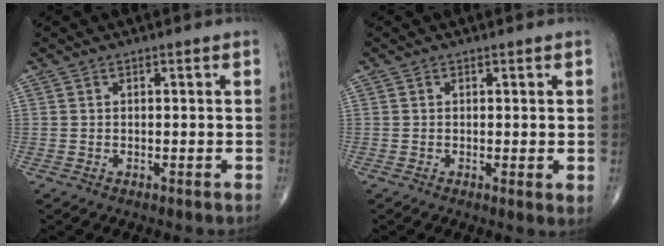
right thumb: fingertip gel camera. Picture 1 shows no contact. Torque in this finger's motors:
{"motor_torque": [-0.14, 0.11, -0.11, -0.09, -0.03]}